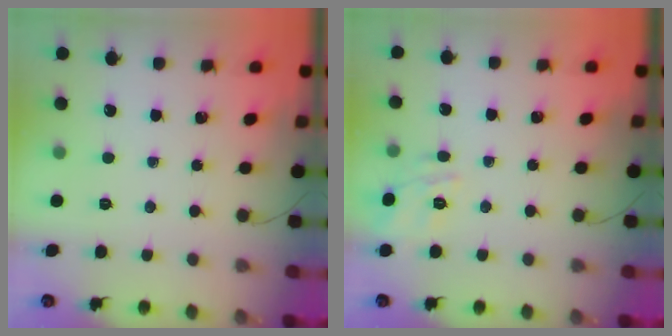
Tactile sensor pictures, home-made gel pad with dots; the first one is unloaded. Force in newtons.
{"total": 5.7, "press": 5.7, "slide": 0.9}